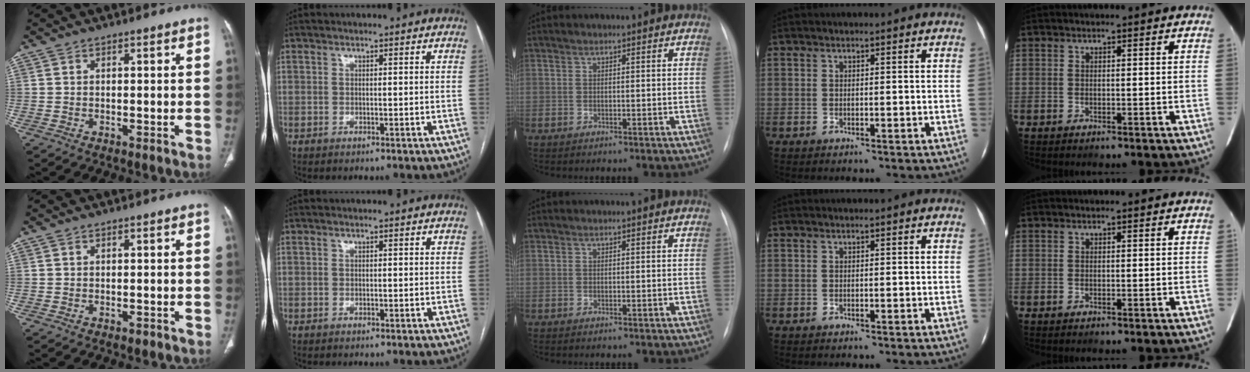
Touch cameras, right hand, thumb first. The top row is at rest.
{"thumb": {"total": 0.8, "force": [-0.6, 0.4, 0.3], "torque": [-0.001, 0.000, -0.007]}}